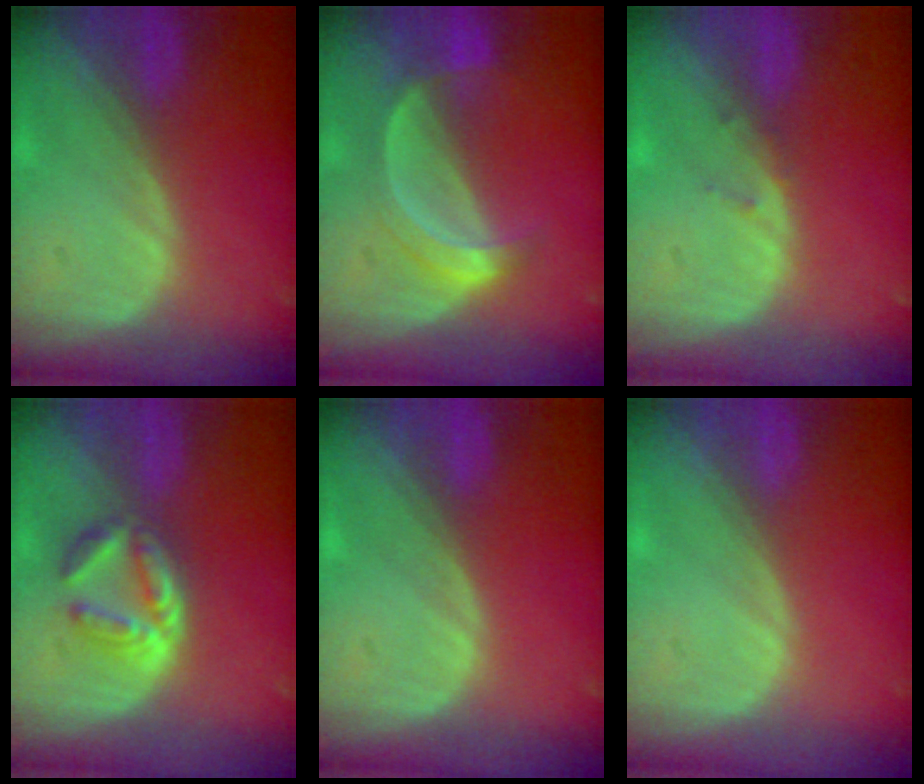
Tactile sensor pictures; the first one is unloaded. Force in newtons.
{"total": 5.0, "press": 5.0, "slide": 0.6}
{"total": 0.9, "press": 0.6, "slide": 0.6}
{"total": 5.2, "press": 5.0, "slide": 1.5}
{"total": 0.0}
{"total": 0.0}